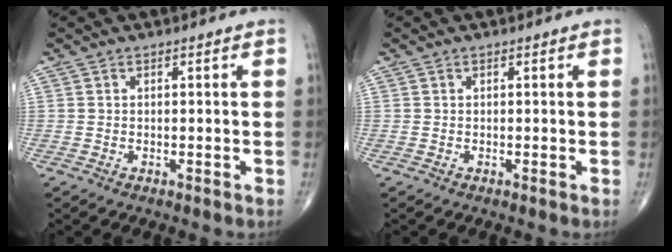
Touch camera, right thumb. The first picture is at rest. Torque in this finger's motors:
{"motor_torque": [-0.24, 0.15, -0.33, -0.07, -0.05]}